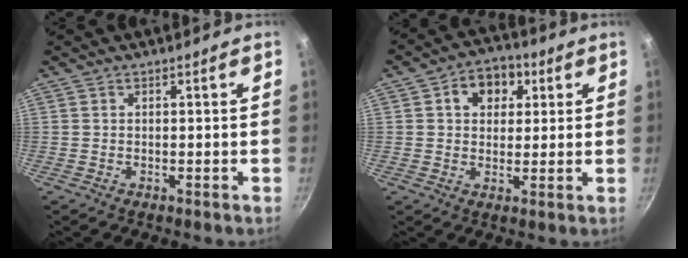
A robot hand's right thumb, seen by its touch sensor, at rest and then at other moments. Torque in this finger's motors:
{"motor_torque": [0.39, 0.64, 0.60, 0.46, 0.02]}